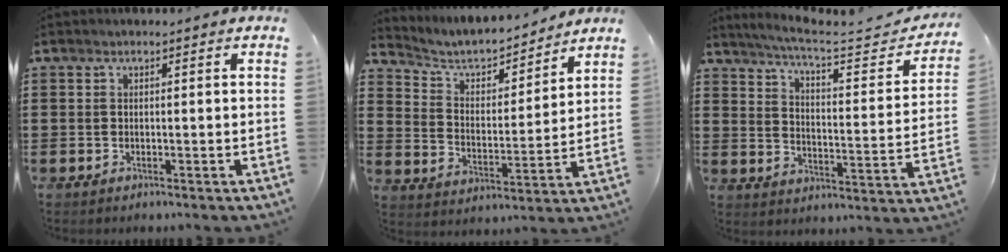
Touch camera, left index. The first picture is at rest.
{"total": 5.1, "force": [4.5, 1.7, 1.5], "torque": [-0.057, -0.030, 0.071]}
{"total": 5.8, "force": [4.8, 0.1, 3.3], "torque": [-0.085, -0.033, 0.075]}